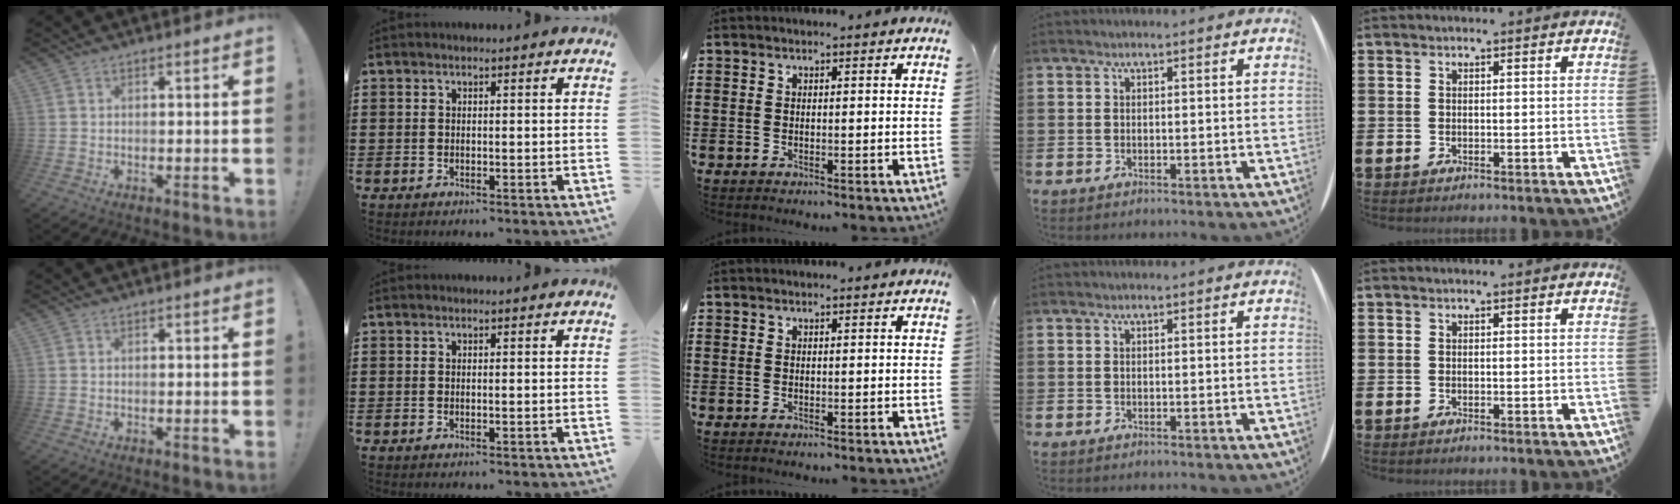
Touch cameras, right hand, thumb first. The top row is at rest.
{}